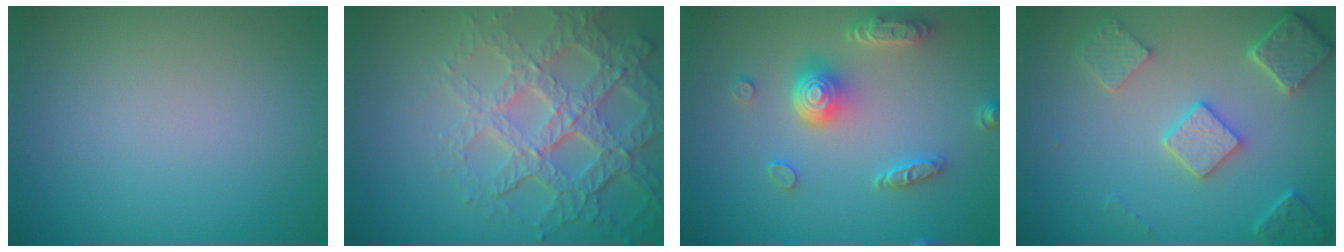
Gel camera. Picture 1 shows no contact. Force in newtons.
{"total": 7.4, "press": 5.2, "slide": 5.2}
{"total": 4.9, "press": 4.0, "slide": 2.9}
{"total": 5.0, "press": 4.0, "slide": 3.0}